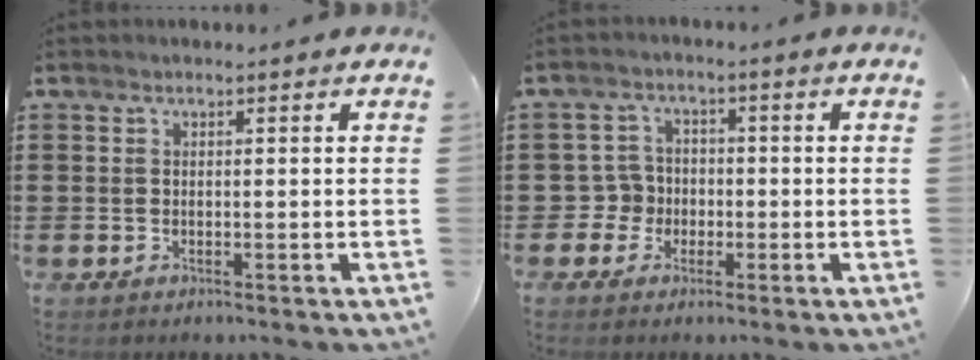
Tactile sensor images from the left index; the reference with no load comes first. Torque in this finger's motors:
{"motor_torque": [-0.05, -0.09, 0.00, -0.02]}